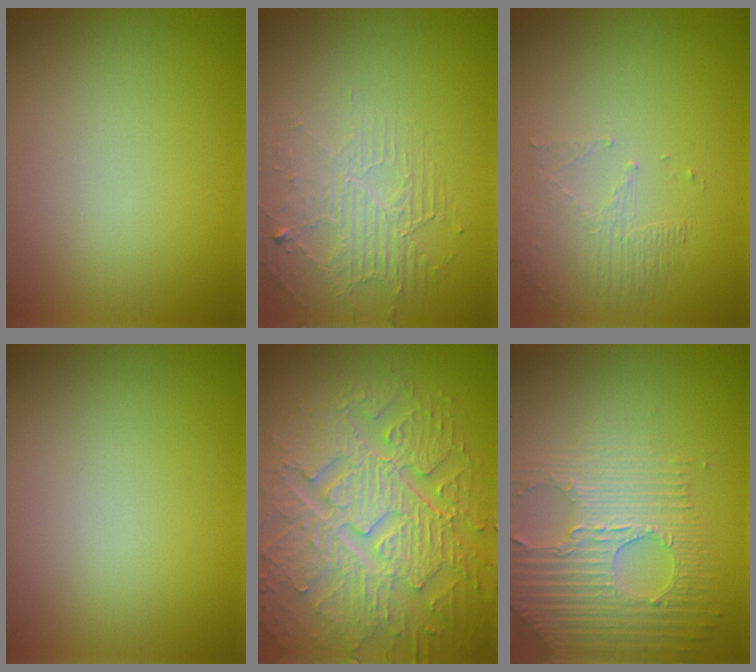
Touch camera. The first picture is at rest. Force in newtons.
{"total": 2.3, "press": 1.7, "slide": 1.6}
{"total": 1.7, "press": 0.9, "slide": 1.4}
{"total": 0.0}
{"total": 10.4, "press": 7.1, "slide": 7.5}
{"total": 5.4, "press": 4.6, "slide": 2.9}